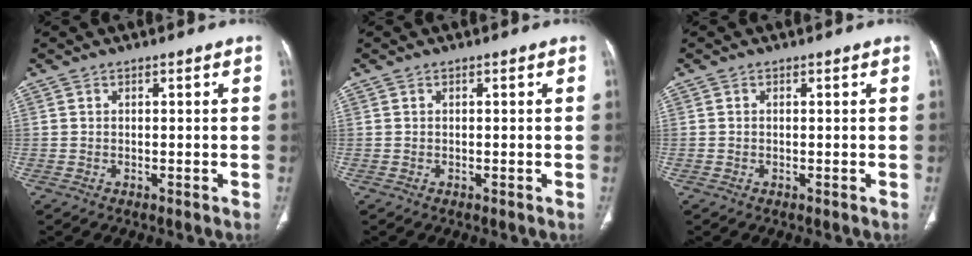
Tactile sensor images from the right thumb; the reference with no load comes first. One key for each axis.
{"total": 0.0}
{"total": 0.0}